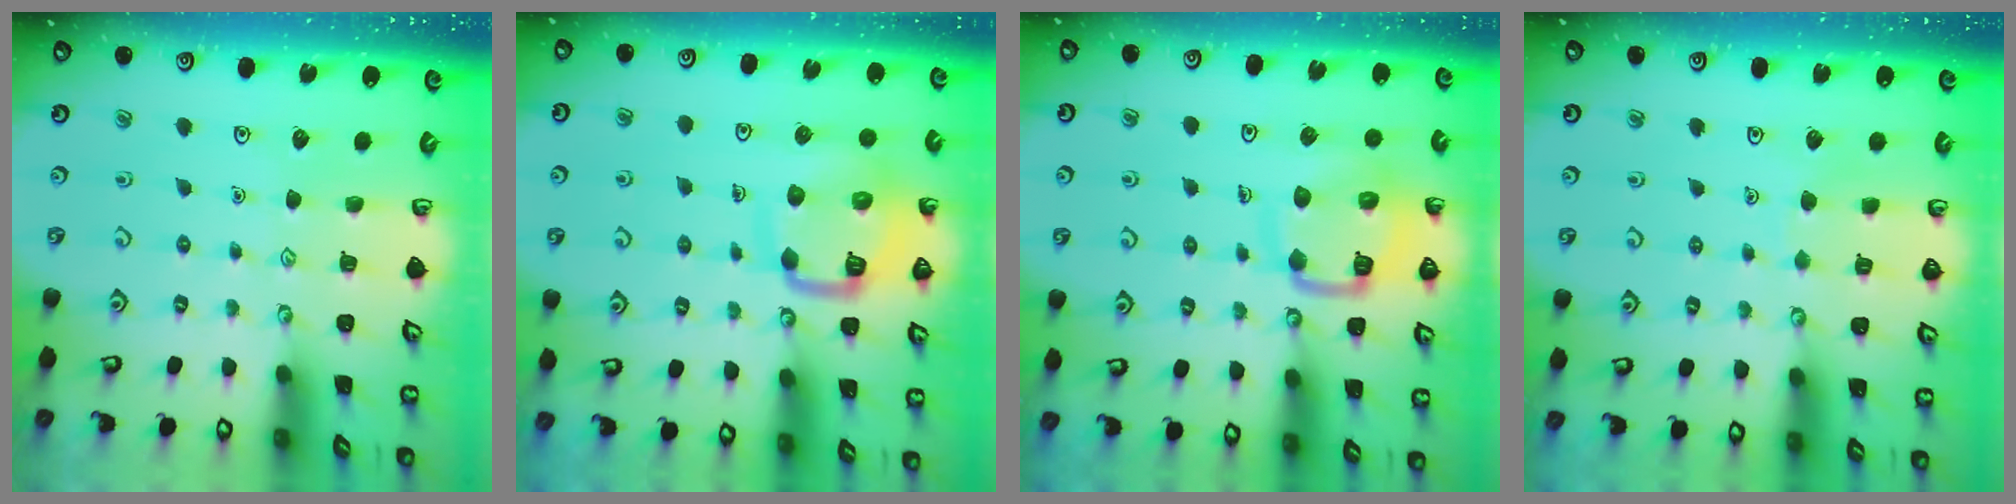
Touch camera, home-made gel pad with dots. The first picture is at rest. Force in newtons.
{"total": 11.7, "press": 11.7, "slide": 1.3}
{"total": 12.6, "press": 12.5, "slide": 1.4}
{"total": 2.4, "press": 2.4, "slide": 0.1}